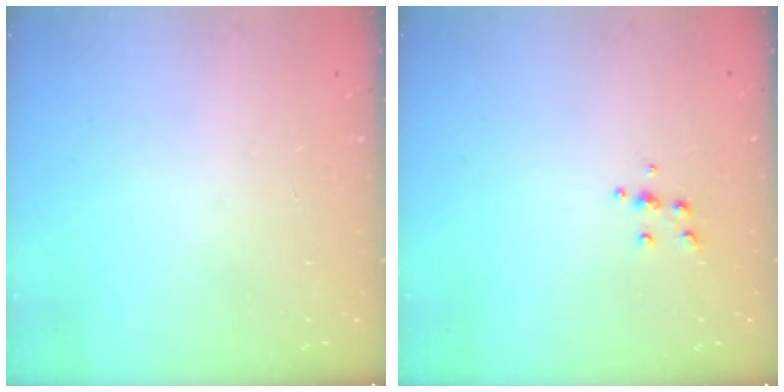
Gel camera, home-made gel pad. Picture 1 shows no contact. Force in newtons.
{"total": 4.8, "press": 4.7, "slide": 0.6}